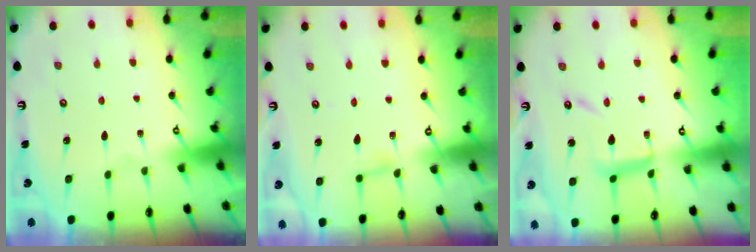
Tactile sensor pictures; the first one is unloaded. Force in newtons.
{"total": 3.0, "press": 3.0, "slide": 0.3}
{"total": 11.3, "press": 11.3, "slide": 1.0}